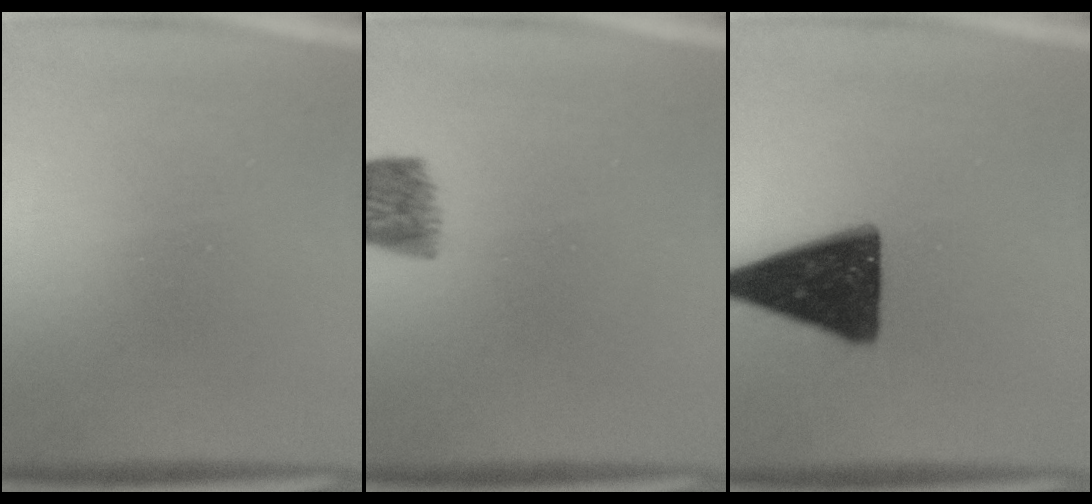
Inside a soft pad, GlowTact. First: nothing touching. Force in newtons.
{"total": 5.7}
{"total": 16.4}